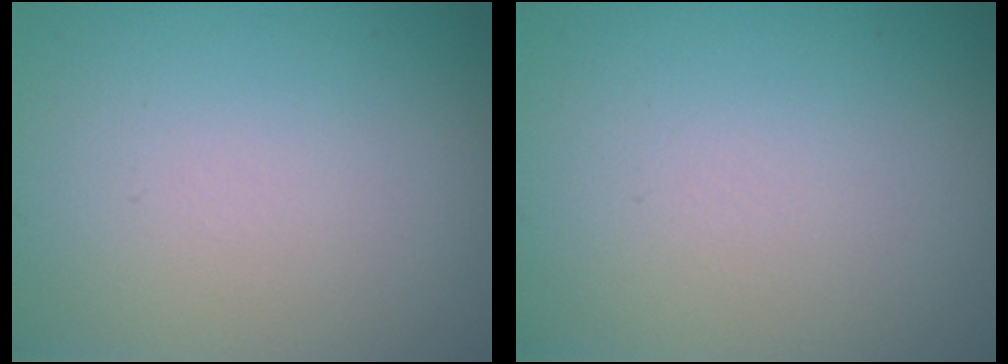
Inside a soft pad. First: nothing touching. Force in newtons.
{"total": 0.0}